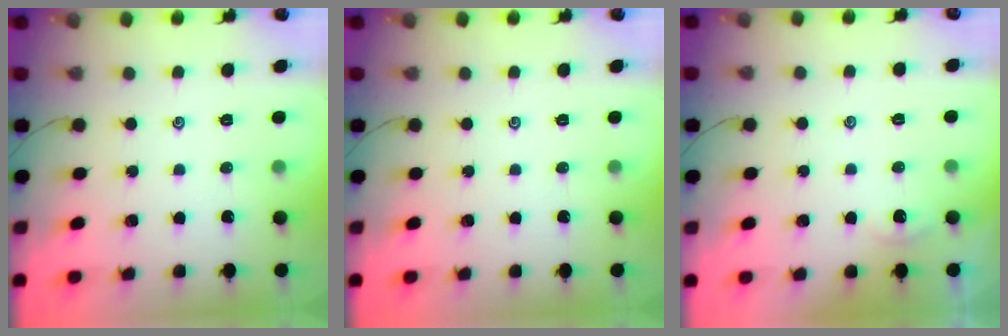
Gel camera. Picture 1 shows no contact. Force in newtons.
{"total": 0.0}
{"total": 0.0}